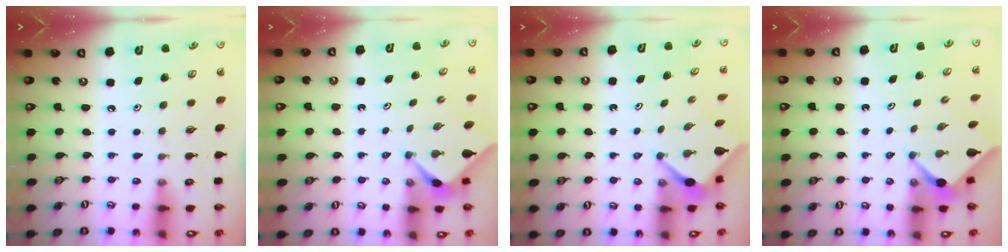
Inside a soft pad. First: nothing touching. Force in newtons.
{"total": 2.3, "press": 2.2, "slide": 0.3}
{"total": 2.9, "press": 2.9, "slide": 0.3}
{"total": 2.3, "press": 2.3, "slide": 0.2}